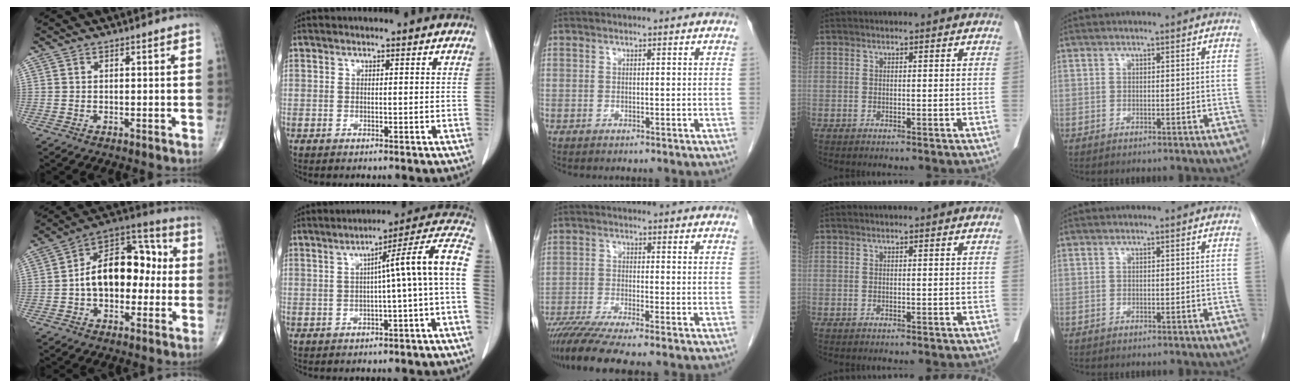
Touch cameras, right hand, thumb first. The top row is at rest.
{"thumb": {"total": 16.9, "force": [-0.4, 10.6, 13.1], "torque": [-0.174, 0.048, -0.017]}, "index": {"total": 10.8, "force": [-1.0, -1.1, 10.7], "torque": [-0.133, 0.031, -0.023]}, "middle": {"total": 9.1, "force": [-7.6, -0.5, 5.0], "torque": [-0.079, -0.023, -0.127]}}